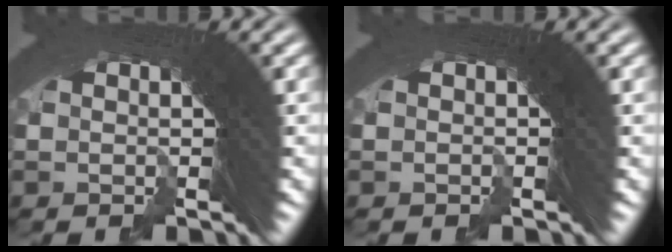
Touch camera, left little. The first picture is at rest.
{"total": 0.0}